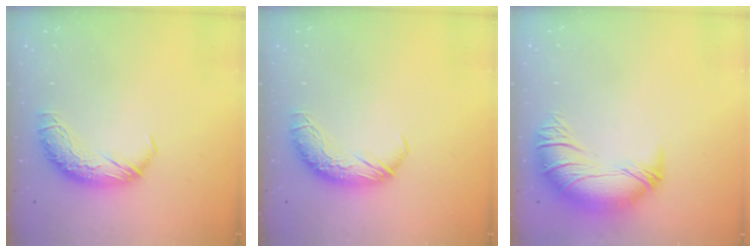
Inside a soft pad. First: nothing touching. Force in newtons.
{"total": 0.0}
{"total": 2.8, "press": 0.2, "slide": 2.8}